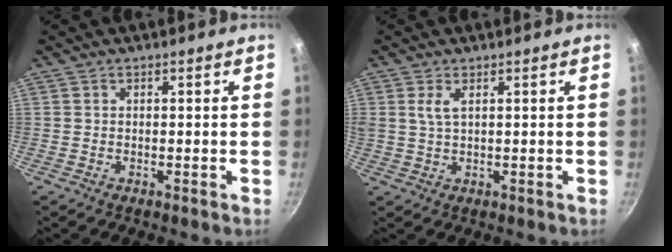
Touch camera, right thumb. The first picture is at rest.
{"total": 2.5, "force": [1.1, 1.0, 2.1], "torque": [-0.047, 0.001, 0.030]}